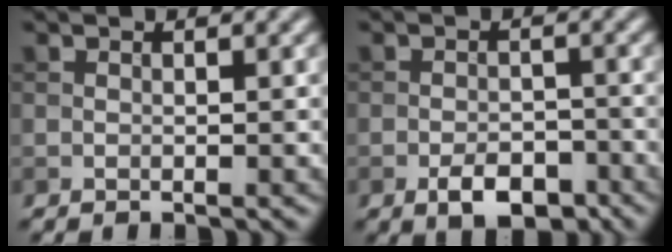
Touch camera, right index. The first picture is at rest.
{"total": 3.9, "force": [-2.2, 2.0, 2.5], "torque": [-0.035, -0.003, -0.038]}